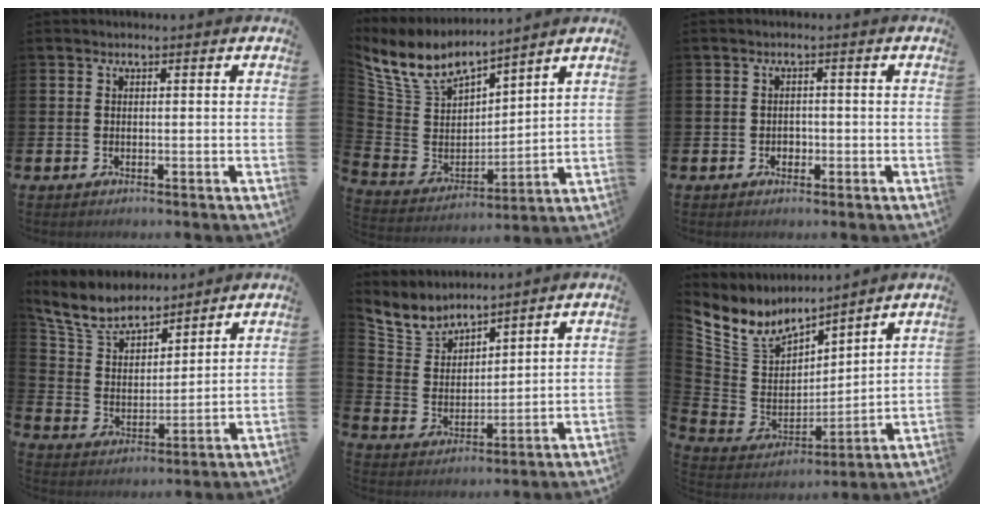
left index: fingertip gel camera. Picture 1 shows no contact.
{"total": 8.2, "force": [7.2, 3.4, 1.9], "torque": [-0.084, -0.052, 0.132]}
{"total": 1.4, "force": [-0.4, 1.2, 0.5], "torque": [0.000, 0.001, -0.013]}
{"total": 8.1, "force": [7.3, 2.7, 2.4], "torque": [-0.086, -0.039, 0.131]}
{"total": 5.7, "force": [5.4, 1.5, 0.3], "torque": [-0.039, -0.034, 0.097]}
{"total": 7.5, "force": [6.6, 3.5, 1.0], "torque": [-0.072, -0.051, 0.120]}